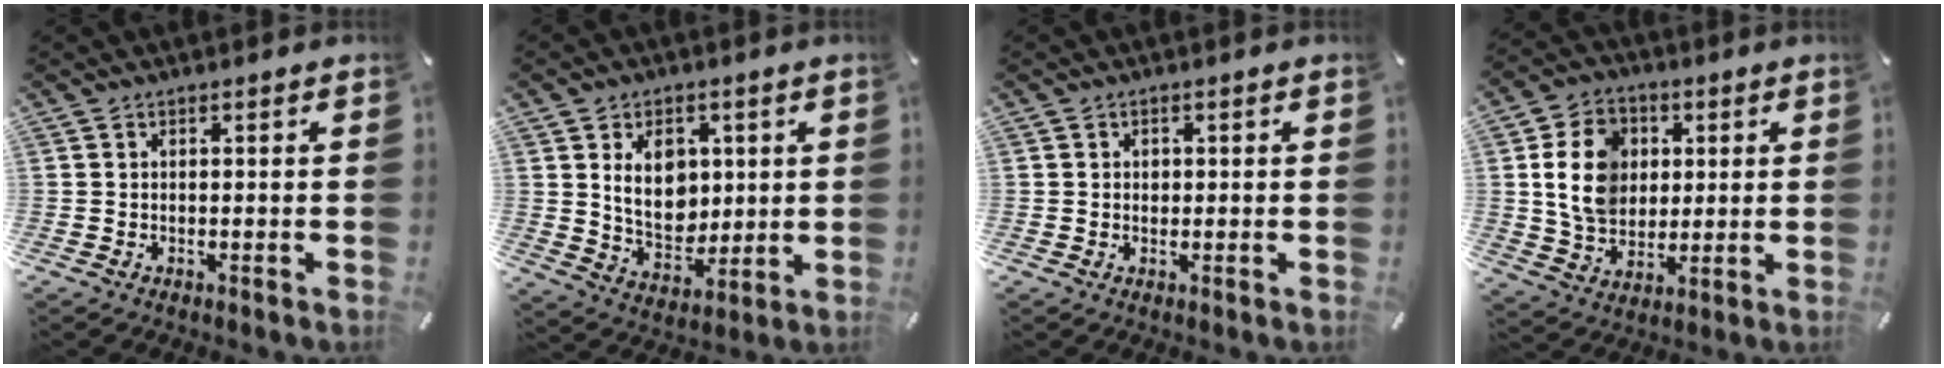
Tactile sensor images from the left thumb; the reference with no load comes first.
{"total": 10.7, "force": [2.5, 8.5, 6.0], "torque": [-0.093, -0.001, 0.048]}
{"total": 1.1, "force": [0.1, 1.1, 0.2], "torque": [0.002, 0.001, -0.002]}
{"total": 12.6, "force": [1.9, 10.4, 6.8], "torque": [-0.137, 0.006, 0.031]}